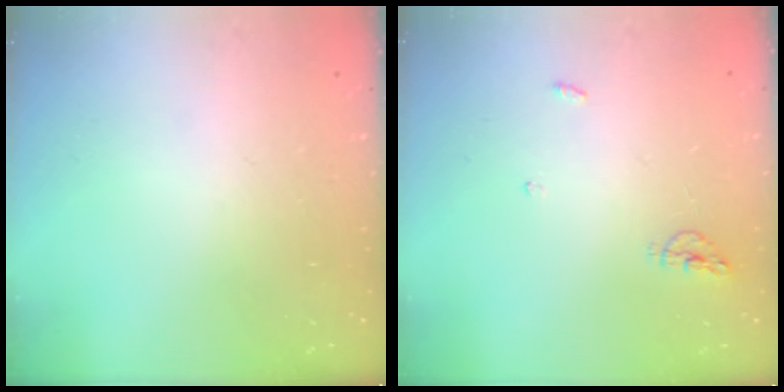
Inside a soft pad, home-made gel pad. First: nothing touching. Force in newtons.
{"total": 4.6, "press": 4.5, "slide": 1.0}